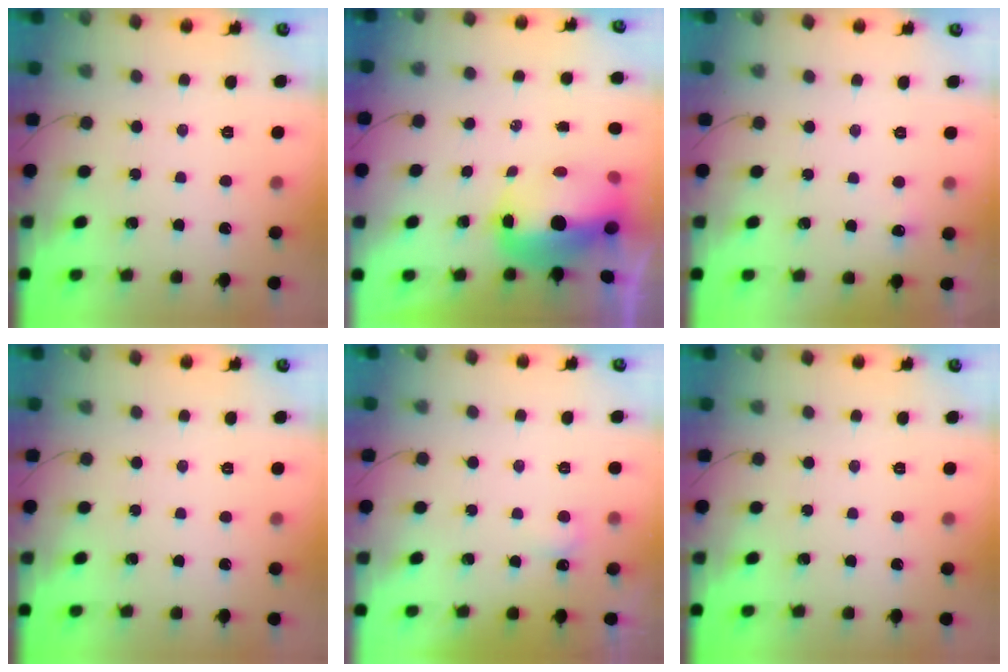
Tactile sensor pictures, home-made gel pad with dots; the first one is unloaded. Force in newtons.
{"total": 11.4, "press": 11.1, "slide": 2.3}
{"total": 3.6, "press": 3.5, "slide": 1.1}
{"total": 0.0}
{"total": 2.5, "press": 2.4, "slide": 0.5}
{"total": 0.0}